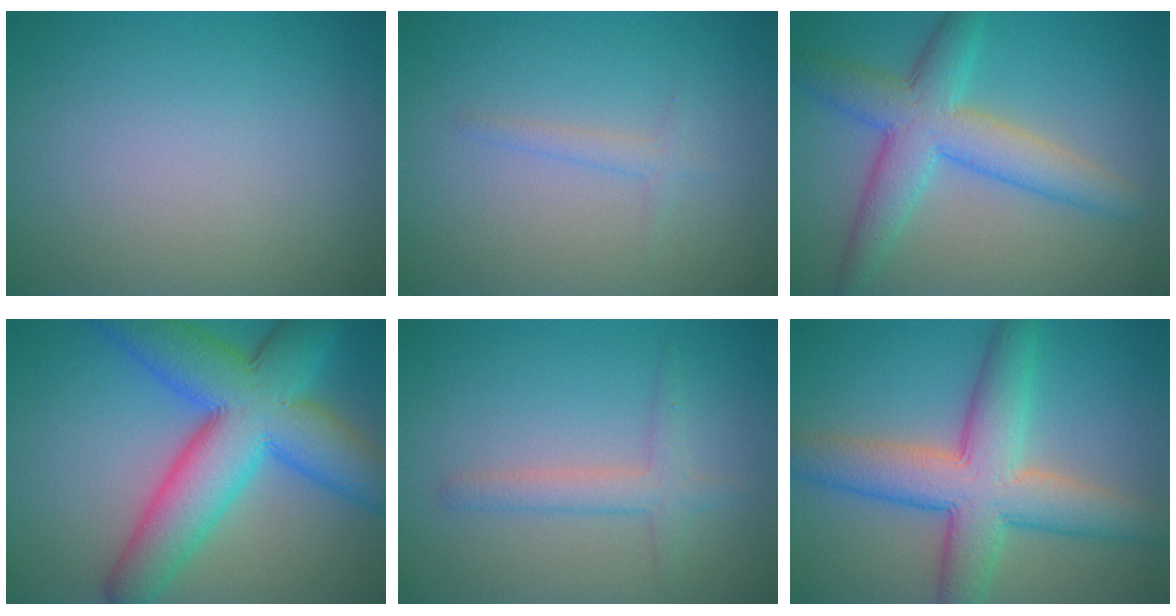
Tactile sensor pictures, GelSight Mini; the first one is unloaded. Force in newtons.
{"total": 1.1, "press": 1.1, "slide": 0.1}
{"total": 6.3, "press": 6.3, "slide": 0.2}
{"total": 12.0, "press": 12.0, "slide": 0.2}
{"total": 2.4, "press": 2.4, "slide": 0.0}
{"total": 8.3, "press": 8.3, "slide": 0.2}